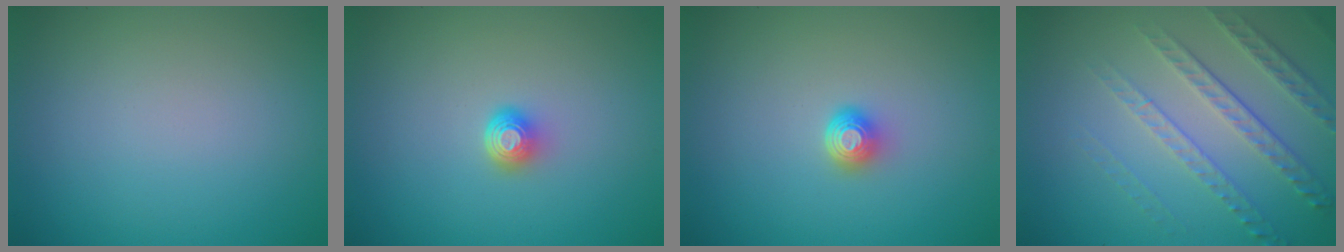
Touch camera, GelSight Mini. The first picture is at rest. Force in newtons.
{"total": 1.8, "press": 1.3, "slide": 1.3}
{"total": 1.6, "press": 1.2, "slide": 1.0}
{"total": 4.9, "press": 3.4, "slide": 3.6}